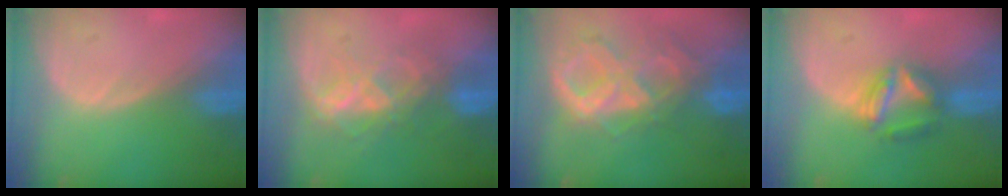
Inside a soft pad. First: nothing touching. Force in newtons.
{"total": 6.5, "press": 6.4, "slide": 1.0}
{"total": 10.5, "press": 8.8, "slide": 5.7}
{"total": 5.7, "press": 5.7, "slide": 0.4}